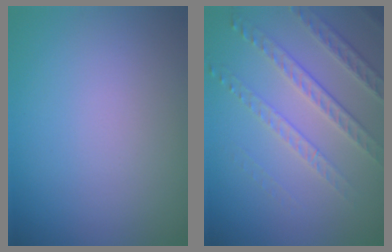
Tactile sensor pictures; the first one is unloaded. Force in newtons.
{"total": 3.6, "press": 3.2, "slide": 1.6}